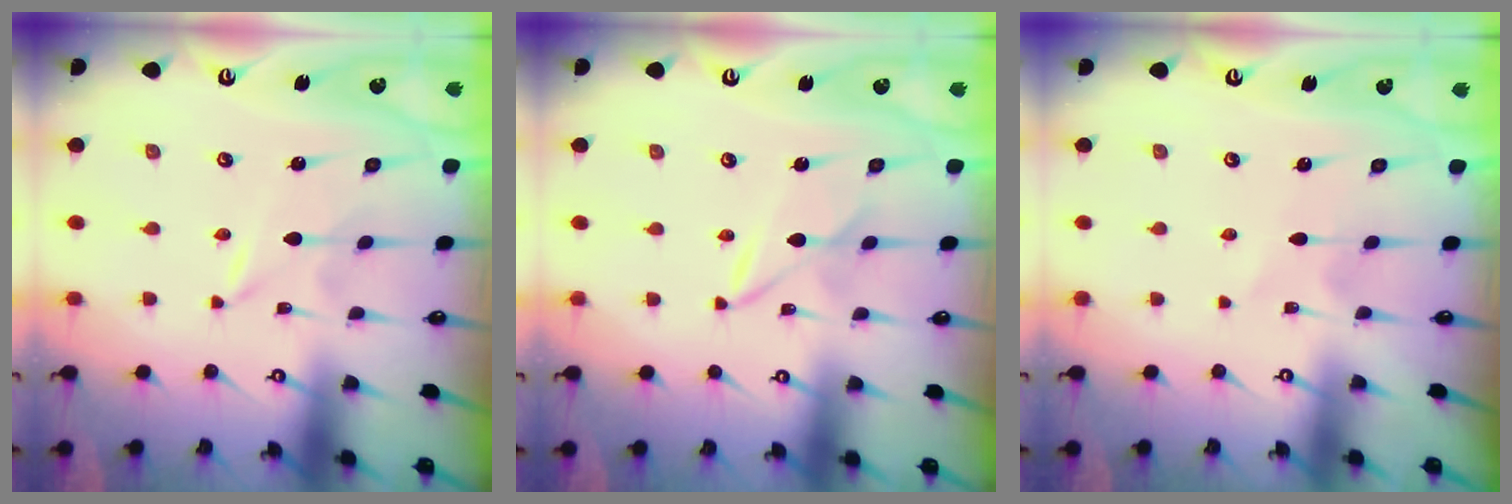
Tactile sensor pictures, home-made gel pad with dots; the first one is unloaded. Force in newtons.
{"total": 3.1, "press": 3.1, "slide": 0.3}
{"total": 3.1, "press": 3.0, "slide": 0.4}